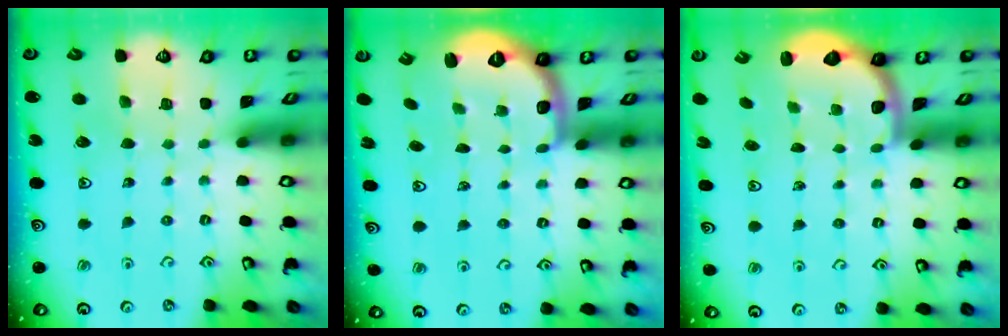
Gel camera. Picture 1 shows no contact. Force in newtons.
{"total": 2.6, "press": 1.6, "slide": 2.1}
{"total": 2.6, "press": 2.3, "slide": 1.2}